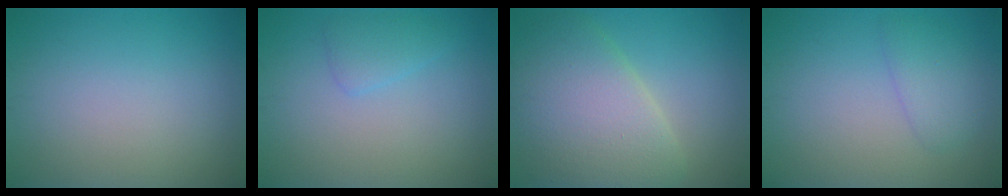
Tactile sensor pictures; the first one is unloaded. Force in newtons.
{"total": 1.7, "press": 1.7, "slide": 0.1}
{"total": 8.4, "press": 8.4, "slide": 0.3}
{"total": 2.2, "press": 2.2, "slide": 0.1}